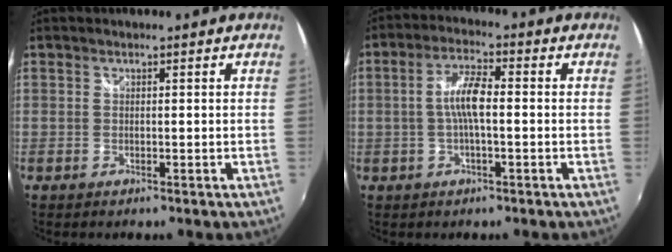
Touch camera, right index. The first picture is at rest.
{"total": 6.1, "force": [-0.5, 1.5, 5.9], "torque": [-0.116, 0.012, -0.009]}